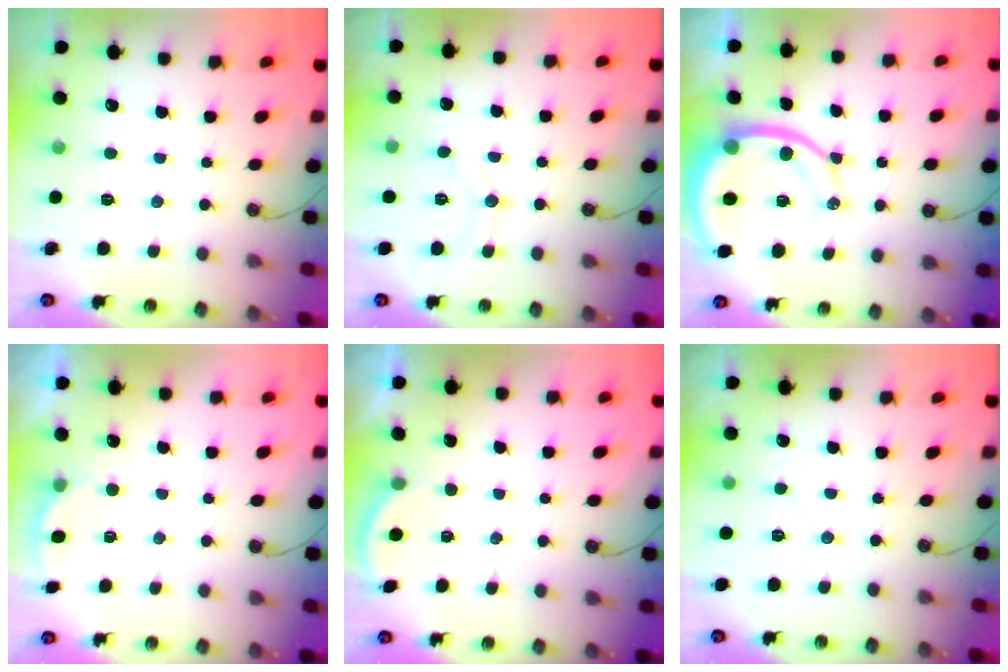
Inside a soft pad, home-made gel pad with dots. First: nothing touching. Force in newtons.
{"total": 7.6, "press": 7.4, "slide": 1.6}
{"total": 12.7, "press": 12.6, "slide": 1.8}
{"total": 3.5, "press": 3.5, "slide": 0.6}
{"total": 1.4, "press": 1.3, "slide": 0.5}
{"total": 2.8, "press": 2.8, "slide": 0.4}